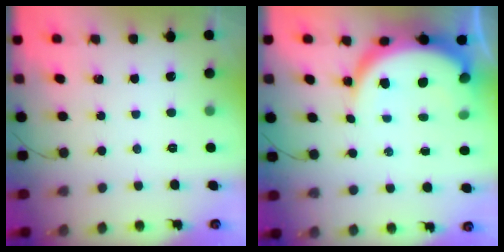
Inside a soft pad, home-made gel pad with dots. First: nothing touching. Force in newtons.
{"total": 10.3, "press": 10.2, "slide": 1.0}